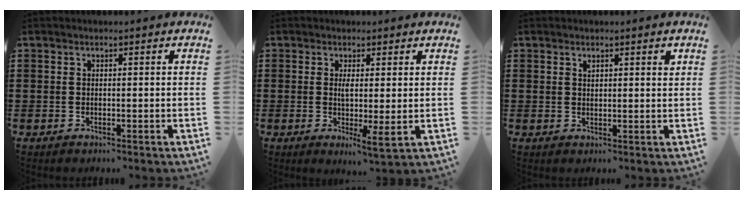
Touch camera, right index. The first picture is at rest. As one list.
[{"total": 3.4, "force": [0.5, 0.4, 3.4], "torque": [-0.067, -0.003, 0.008]}, {"total": 1.1, "force": [0.8, 0.4, 0.7], "torque": [-0.006, -0.001, 0.011]}]